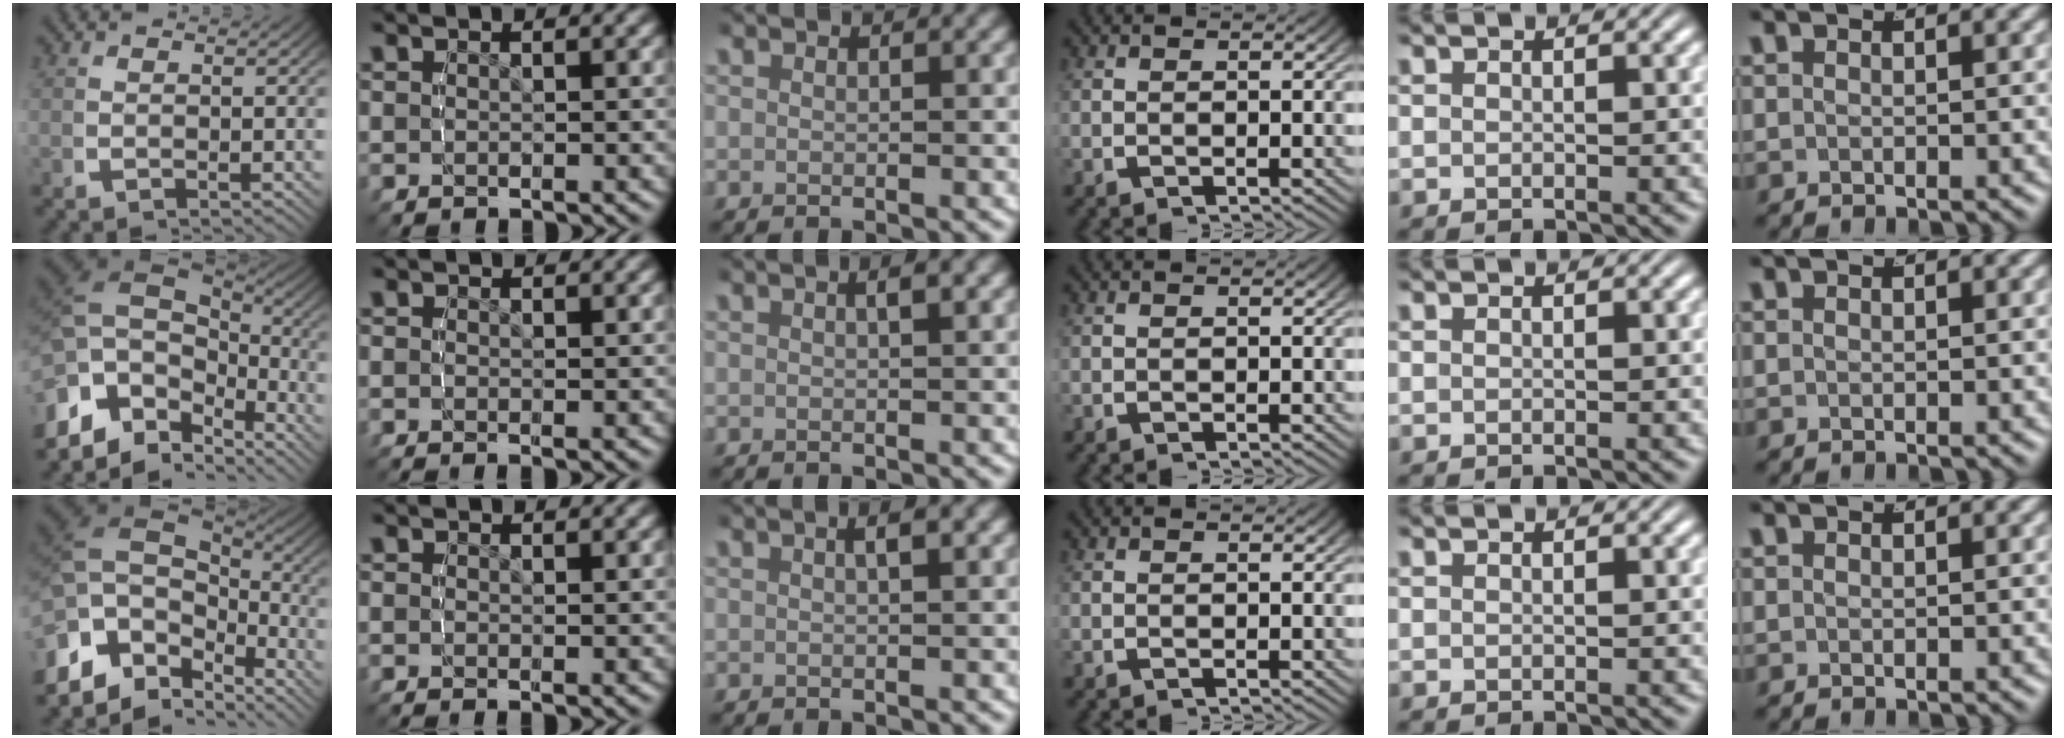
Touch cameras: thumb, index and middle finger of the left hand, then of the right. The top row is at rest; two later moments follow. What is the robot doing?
{"motion": "lift_and_place", "object": "air blower"}